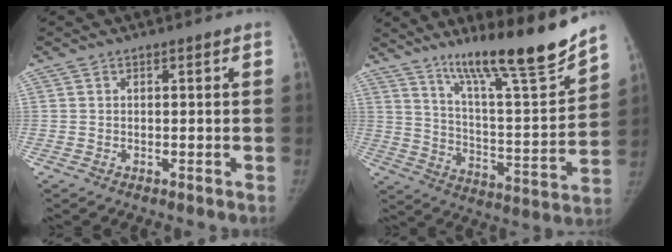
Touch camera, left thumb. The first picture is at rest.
{"total": 20.1, "force": [15.5, 1.6, 12.6], "torque": [-0.167, -0.093, 0.261]}